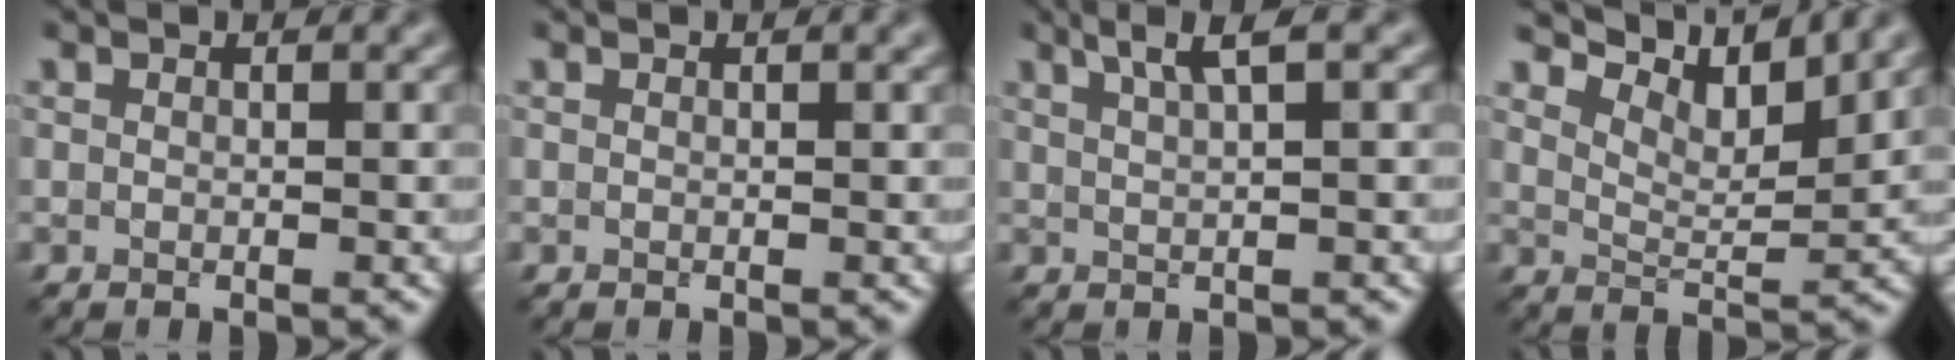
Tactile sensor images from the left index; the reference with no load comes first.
{"total": 0.5, "force": [0.3, 0.1, 0.4], "torque": [-0.002, 0.004, 0.005]}
{"total": 3.0, "force": [1.8, 0.5, 2.3], "torque": [-0.029, 0.006, 0.031]}
{"total": 6.4, "force": [5.7, 1.1, 2.6], "torque": [-0.054, 0.003, 0.092]}